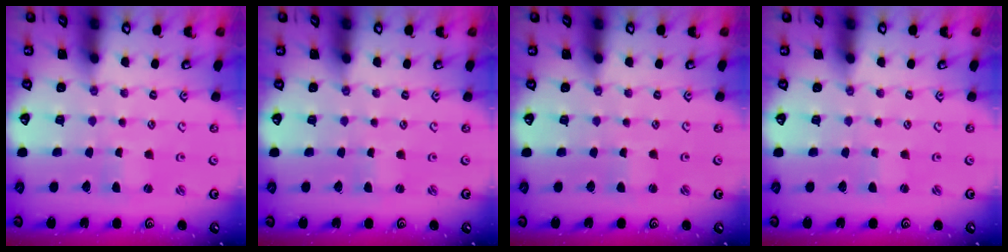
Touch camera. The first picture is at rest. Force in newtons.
{"total": 0.0}
{"total": 1.8, "press": 1.7, "slide": 0.4}
{"total": 0.0}